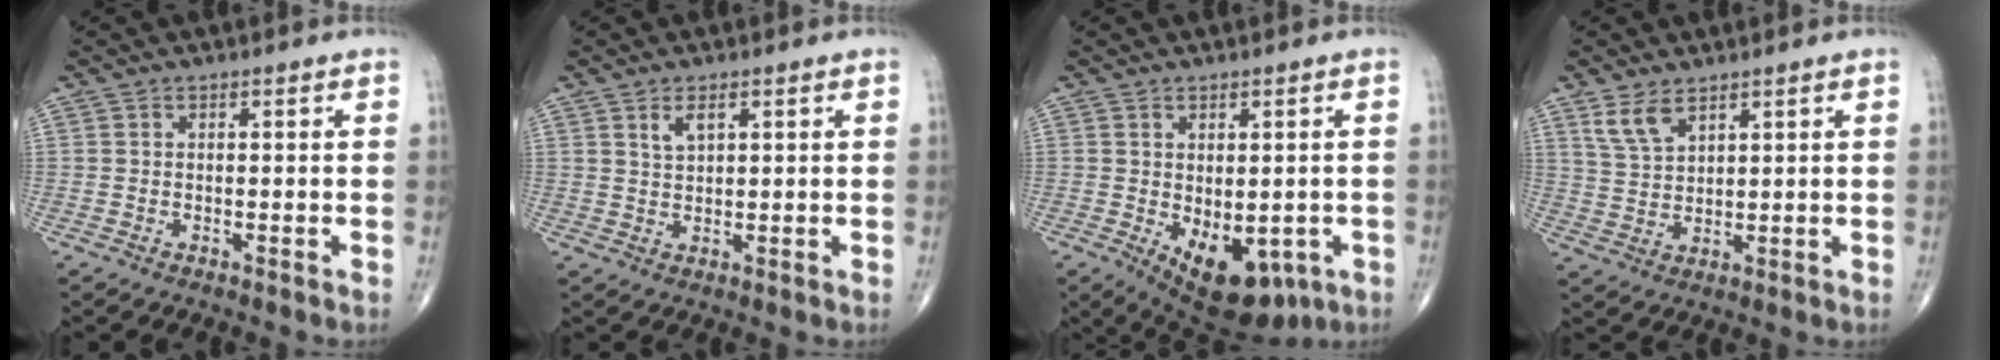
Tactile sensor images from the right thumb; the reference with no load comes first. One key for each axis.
{"total": 2.9, "fx": 1.5, "fy": 1.3, "fz": 2.1, "tx": -0.037, "ty": -0.005, "tz": 0.031}
{"total": 12.6, "fx": -4.3, "fy": 6.9, "fz": 9.6, "tx": -0.119, "ty": -0.006, "tz": -0.043}
{"total": 5.1, "fx": 3.4, "fy": 2.3, "fz": 3.0, "tx": -0.056, "ty": -0.015, "tz": 0.076}